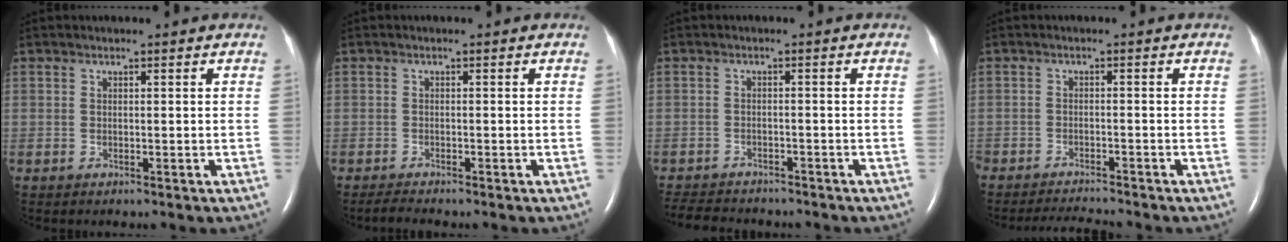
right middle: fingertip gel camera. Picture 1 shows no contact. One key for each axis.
{"total": 1.6, "fx": -1.5, "fy": -0.2, "fz": 0.5, "tx": -0.021, "ty": -0.008, "tz": -0.028}
{"total": 9.2, "fx": -8.3, "fy": 2.6, "fz": 3.1, "tx": -0.060, "ty": -0.008, "tz": -0.117}
{"total": 4.6, "fx": -4.5, "fy": -0.3, "fz": 0.9, "tx": -0.015, "ty": -0.017, "tz": -0.072}